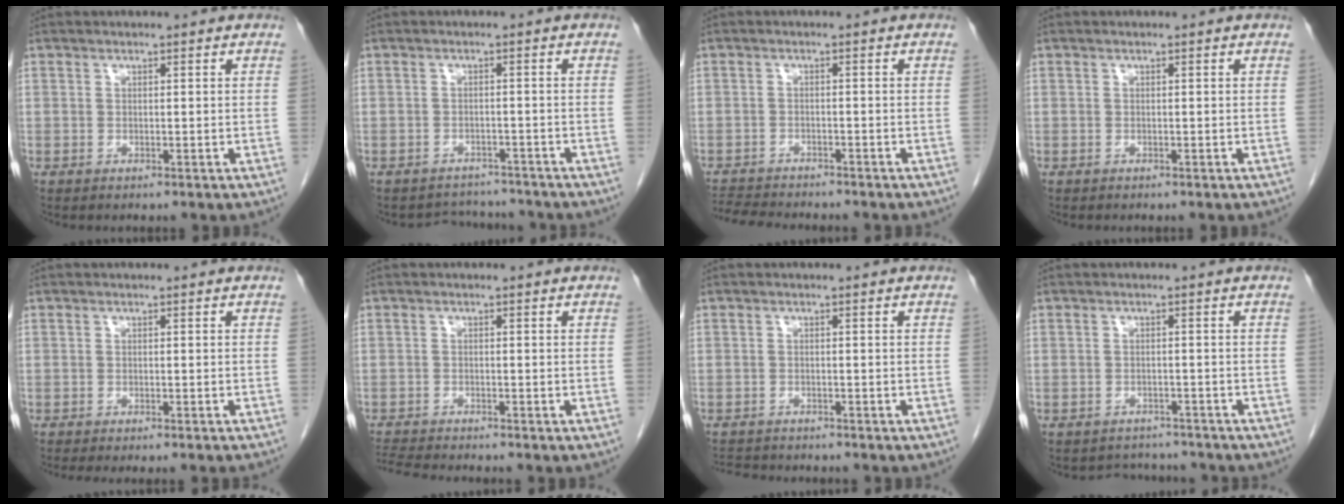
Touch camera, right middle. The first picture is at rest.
{"total": 5.0, "force": [-4.7, 1.4, -0.6], "torque": [0.006, 0.015, -0.063]}
{"total": 7.7, "force": [-7.2, 1.0, 2.4], "torque": [-0.040, -0.009, -0.114]}
{"total": 0.0}
{"total": 4.4, "force": [-3.9, -0.2, 2.0], "torque": [-0.015, -0.004, -0.053]}
{"total": 5.2, "force": [-5.0, -0.4, 1.4], "torque": [-0.027, -0.019, -0.088]}
{"total": 5.2, "force": [-4.9, 1.3, 1.2], "torque": [-0.020, -0.008, -0.075]}
{"total": 4.5, "force": [-4.2, 1.6, -0.4], "torque": [0.005, 0.012, -0.056]}